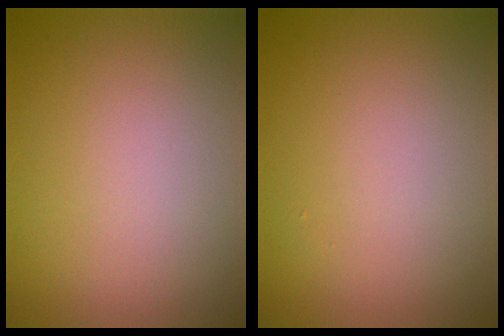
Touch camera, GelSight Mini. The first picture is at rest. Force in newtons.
{"total": 0.0}